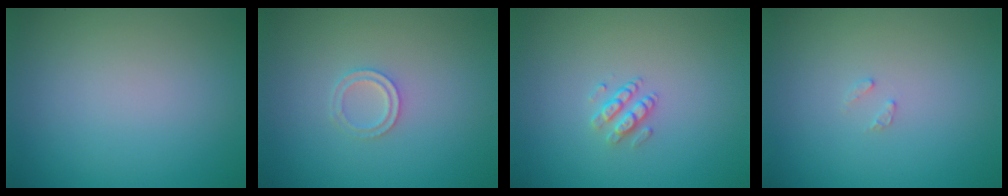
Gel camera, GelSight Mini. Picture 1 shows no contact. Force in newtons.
{"total": 1.4, "press": 1.4, "slide": 0.3}
{"total": 1.5, "press": 1.1, "slide": 1.0}
{"total": 0.8, "press": 0.7, "slide": 0.1}